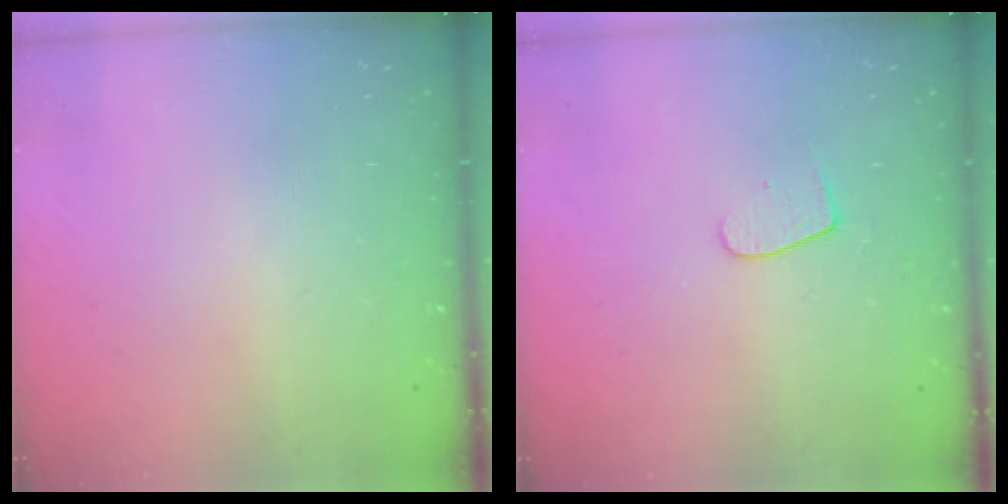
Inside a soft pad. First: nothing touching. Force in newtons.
{"total": 5.0, "press": 5.0, "slide": 0.4}